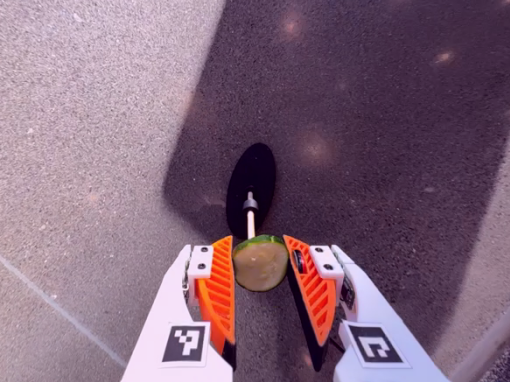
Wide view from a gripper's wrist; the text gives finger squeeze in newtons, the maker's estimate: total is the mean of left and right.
{"total": 8.2, "left": 7.8, "right": 8.5}